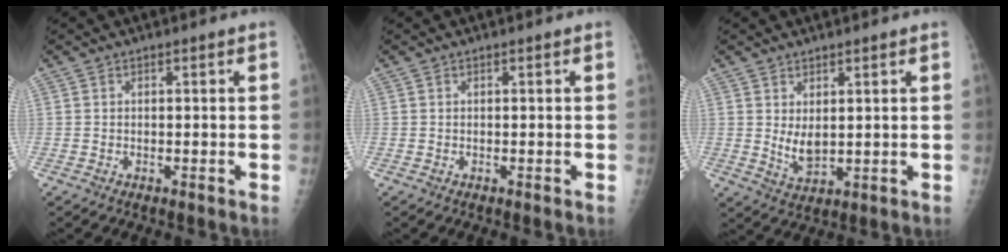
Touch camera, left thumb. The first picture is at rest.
{"total": 0.0}
{"total": 4.7, "force": [1.3, 2.4, 3.8], "torque": [-0.060, -0.021, 0.033]}